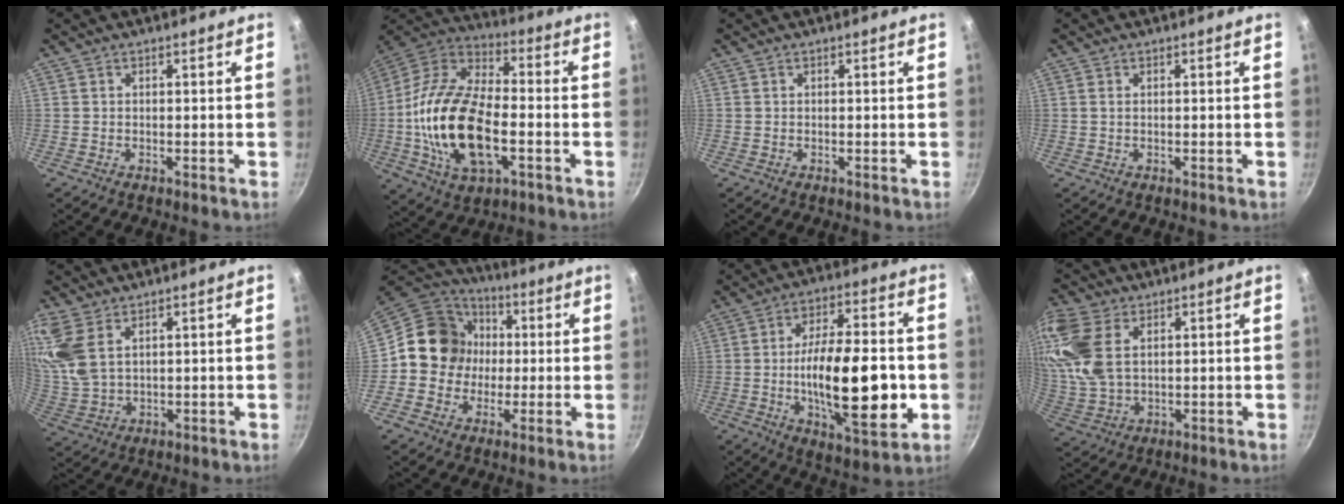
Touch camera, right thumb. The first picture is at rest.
{"total": 22.3, "force": [-4.0, 11.9, 18.4], "torque": [-0.346, 0.029, -0.082]}
{"total": 0.0}
{"total": 0.6, "force": [0.2, 0.3, 0.5], "torque": [-0.010, 0.000, 0.003]}
{"total": 11.4, "force": [5.7, 6.5, 7.5], "torque": [-0.163, -0.011, 0.126]}
{"total": 14.1, "force": [0.6, 12.9, 5.8], "torque": [-0.061, 0.027, -0.004]}
{"total": 21.3, "force": [-2.9, 8.1, 19.5], "torque": [-0.295, 0.006, -0.044]}
{"total": 13.6, "force": [4.7, 8.5, 9.6], "torque": [-0.202, -0.009, 0.100]}